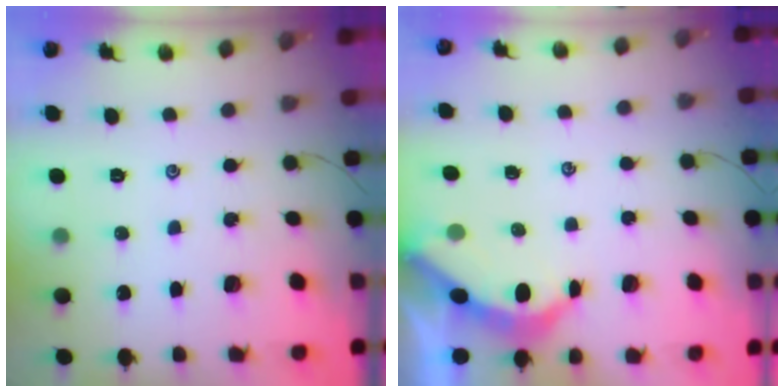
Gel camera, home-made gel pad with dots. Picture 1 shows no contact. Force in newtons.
{"total": 3.8, "press": 3.8, "slide": 0.4}